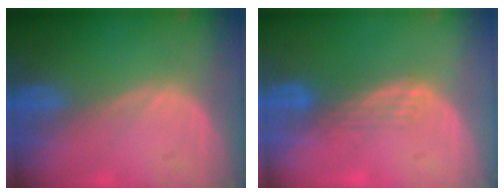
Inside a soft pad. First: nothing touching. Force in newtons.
{"total": 3.1, "press": 2.6, "slide": 1.7}